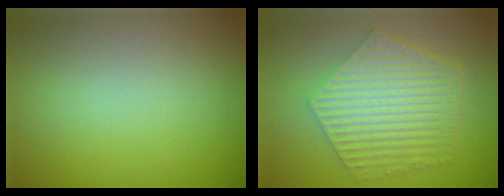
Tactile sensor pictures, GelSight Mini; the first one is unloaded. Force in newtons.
{"total": 6.6, "press": 4.7, "slide": 4.6}